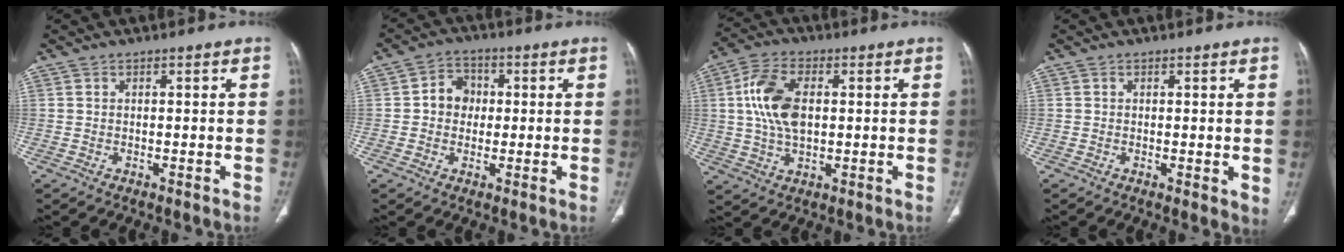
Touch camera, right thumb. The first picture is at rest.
{"total": 5.8, "force": [0.3, 5.0, 2.8], "torque": [-0.018, 0.013, -0.004]}
{"total": 11.2, "force": [1.5, 6.4, 9.1], "torque": [-0.184, 0.007, 0.028]}
{"total": 2.4, "force": [0.2, 0.8, 2.2], "torque": [-0.034, -0.010, 0.000]}